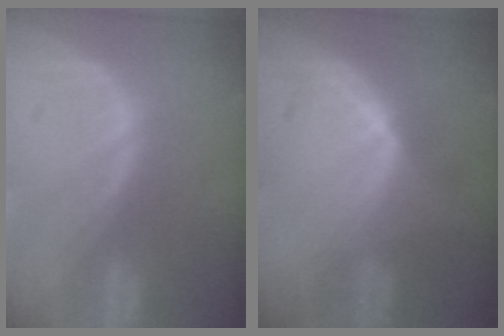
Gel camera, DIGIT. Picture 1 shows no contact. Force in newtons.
{"total": 6.2, "press": 6.1, "slide": 1.2}